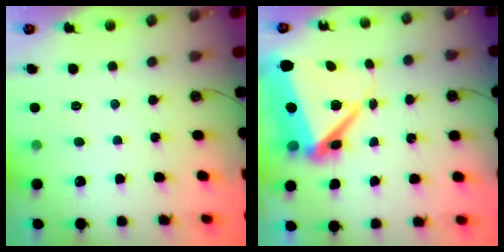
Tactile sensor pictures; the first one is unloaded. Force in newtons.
{"total": 11.9, "press": 11.8, "slide": 1.9}